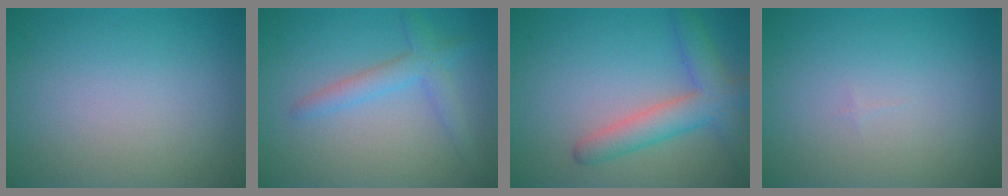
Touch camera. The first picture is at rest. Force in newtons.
{"total": 2.7, "press": 2.7, "slide": 0.0}
{"total": 4.7, "press": 4.7, "slide": 0.2}
{"total": 0.0}